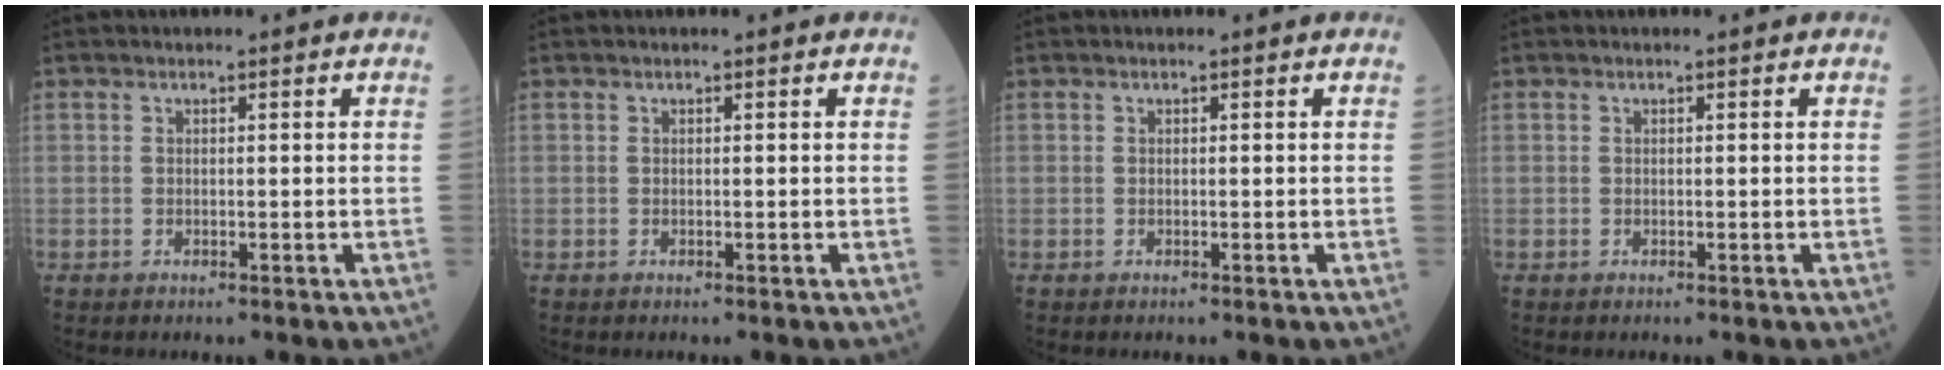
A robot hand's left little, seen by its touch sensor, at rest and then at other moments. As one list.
[{"total": 0.0}, {"total": 0.0}, {"total": 0.0}]